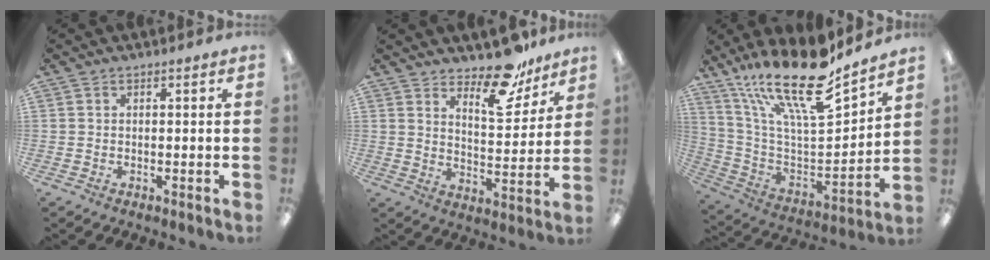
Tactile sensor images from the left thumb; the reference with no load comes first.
{"total": 14.0, "force": [10.7, 5.7, 7.0], "torque": [-0.081, -0.073, 0.185]}
{"total": 22.5, "force": [17.0, 5.7, 13.6], "torque": [-0.253, -0.122, 0.289]}